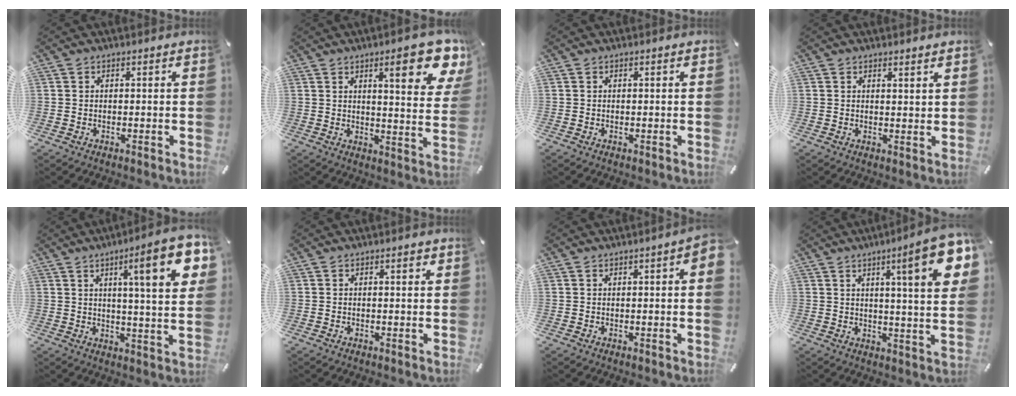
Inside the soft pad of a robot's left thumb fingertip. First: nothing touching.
{"total": 14.4, "force": [7.9, 3.6, 11.4], "torque": [-0.148, -0.045, 0.120]}
{"total": 0.0}
{"total": 1.4, "force": [1.3, 0.1, 0.3], "torque": [0.001, -0.008, 0.023]}
{"total": 16.7, "force": [6.8, 2.9, 14.9], "torque": [-0.224, -0.026, 0.092]}
{"total": 1.4, "force": [0.4, 0.4, 1.2], "torque": [-0.017, 0.001, 0.003]}
{"total": 3.0, "force": [0.5, 0.5, 3.0], "torque": [-0.045, -0.001, 0.007]}
{"total": 16.2, "force": [6.8, 2.3, 14.6], "torque": [-0.216, -0.028, 0.093]}